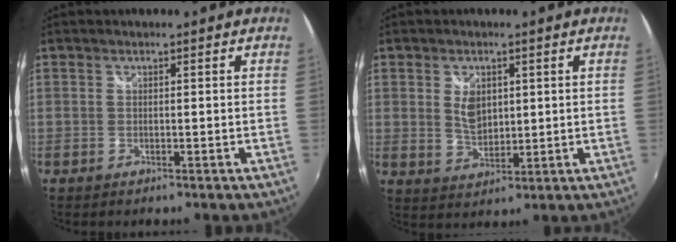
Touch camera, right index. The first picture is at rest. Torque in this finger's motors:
{"motor_torque": [0.13, 0.14, 0.11, 0.04]}